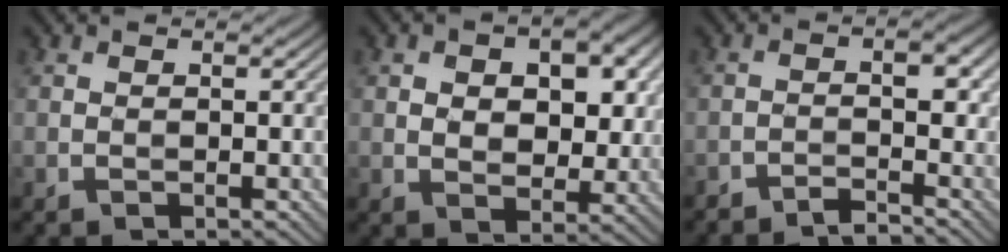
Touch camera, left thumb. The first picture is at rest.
{"total": 8.3, "force": [2.0, 5.3, 6.1], "torque": [-0.094, -0.004, 0.025]}
{"total": 2.8, "force": [-2.2, 0.5, 1.6], "torque": [-0.024, 0.007, -0.044]}